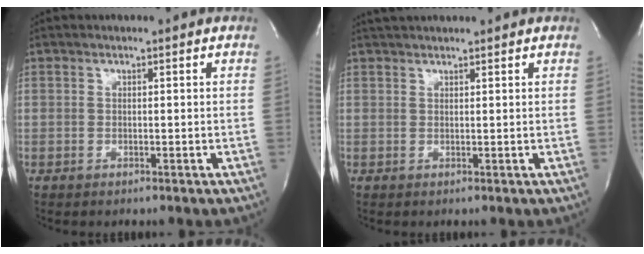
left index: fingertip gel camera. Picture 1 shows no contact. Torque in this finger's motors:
{"motor_torque": [-0.17, -0.01, 0.05, 0.04]}